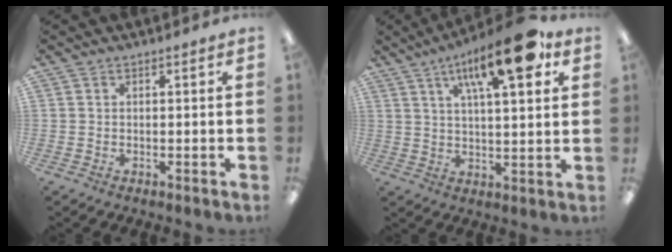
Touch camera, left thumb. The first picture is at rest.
{"total": 16.9, "force": [9.2, 5.3, 13.1], "torque": [-0.193, -0.038, 0.141]}